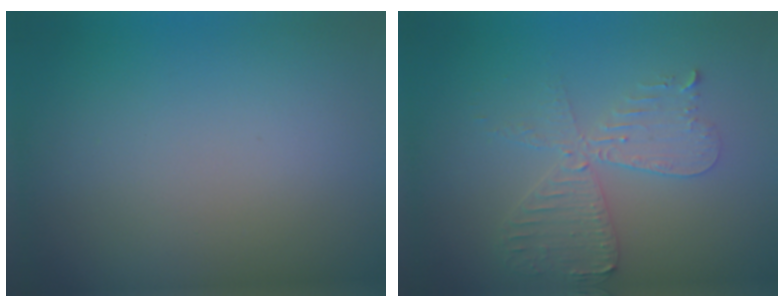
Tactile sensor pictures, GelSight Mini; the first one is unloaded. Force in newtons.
{"total": 4.2, "press": 3.7, "slide": 2.1}